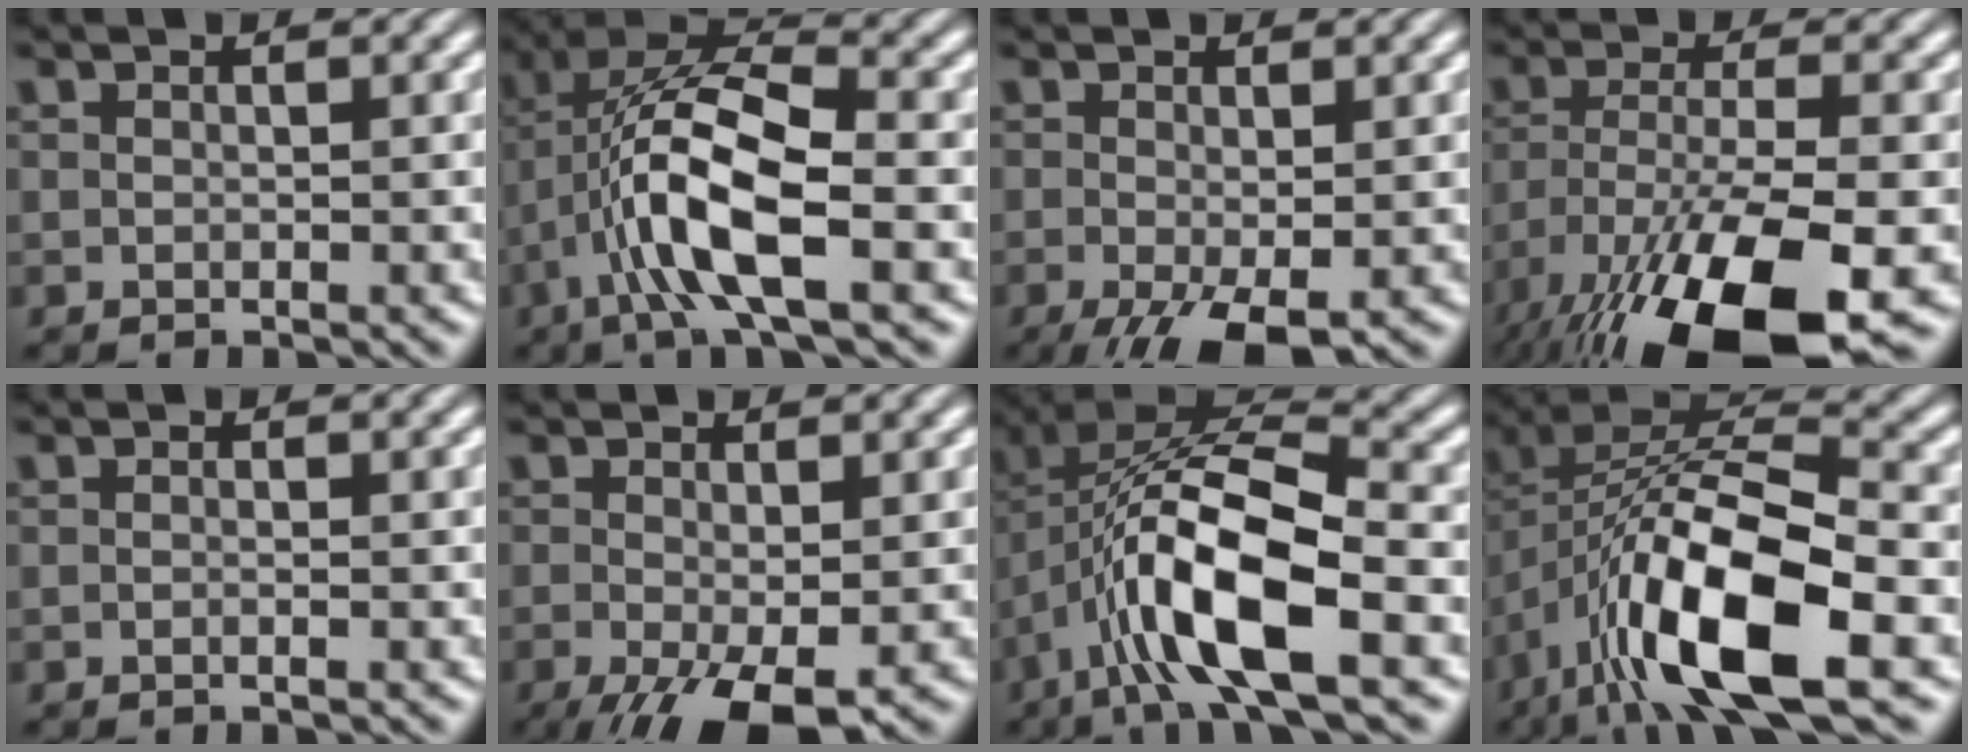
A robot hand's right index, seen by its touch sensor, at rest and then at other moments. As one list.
[{"total": 10.0, "force": [0.2, 5.0, 8.6], "torque": [-0.167, -0.023, 0.007]}, {"total": 5.5, "force": [-3.1, 2.3, 4.0], "torque": [-0.082, -0.042, -0.027]}, {"total": 11.1, "force": [-4.7, 5.0, 8.8], "torque": [-0.174, -0.055, -0.044]}, {"total": 0.6, "force": [-0.5, -0.1, 0.4], "torque": [-0.011, 0.000, -0.009]}, {"total": 6.4, "force": [-3.5, 2.6, 4.7], "torque": [-0.096, -0.046, -0.032]}, {"total": 11.6, "force": [-0.6, 6.3, 9.7], "torque": [-0.185, -0.023, -0.004]}, {"total": 12.7, "force": [-2.7, 6.9, 10.3], "torque": [-0.196, -0.040, -0.028]}]